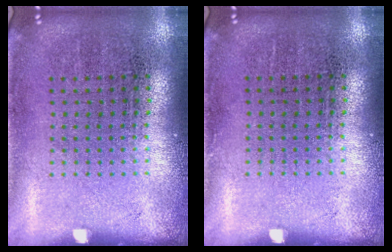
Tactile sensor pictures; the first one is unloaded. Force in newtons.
{"total": 0.0}